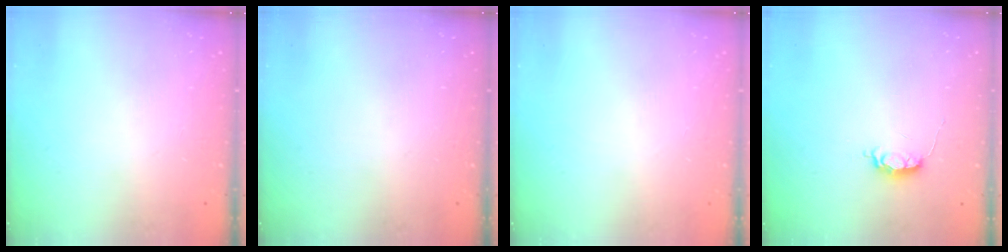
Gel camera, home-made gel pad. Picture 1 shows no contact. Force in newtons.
{"total": 0.0}
{"total": 0.0}
{"total": 4.9, "press": 4.9, "slide": 0.7}